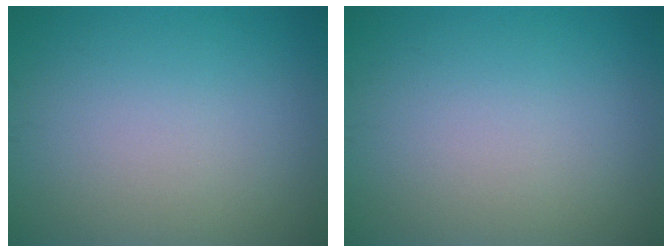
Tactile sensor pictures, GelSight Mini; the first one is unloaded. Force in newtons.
{"total": 0.0}